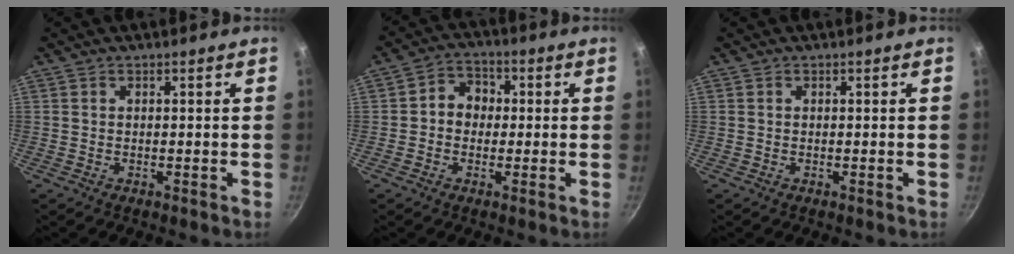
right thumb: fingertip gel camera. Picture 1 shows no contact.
{"total": 5.9, "force": [0.1, 5.0, 3.0], "torque": [-0.015, 0.012, -0.012]}
{"total": 0.0}